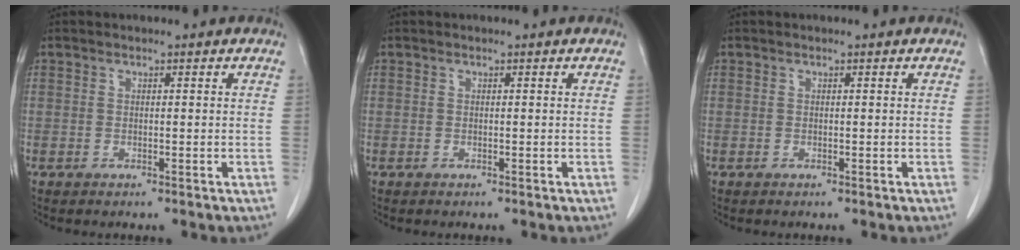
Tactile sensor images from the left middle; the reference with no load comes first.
{"total": 0.0}
{"total": 0.0}